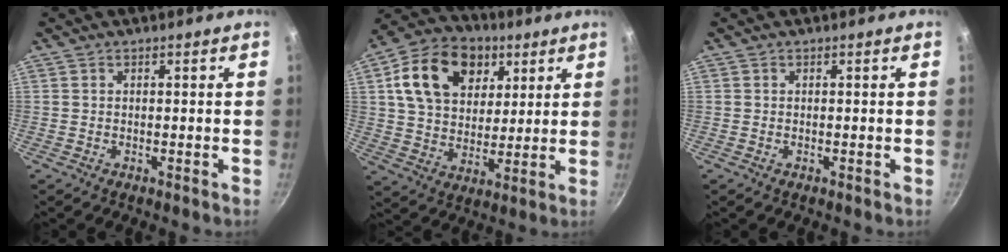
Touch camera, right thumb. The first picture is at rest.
{"total": 18.5, "force": [6.9, 13.3, 10.8], "torque": [-0.162, -0.004, 0.111]}
{"total": 0.0}